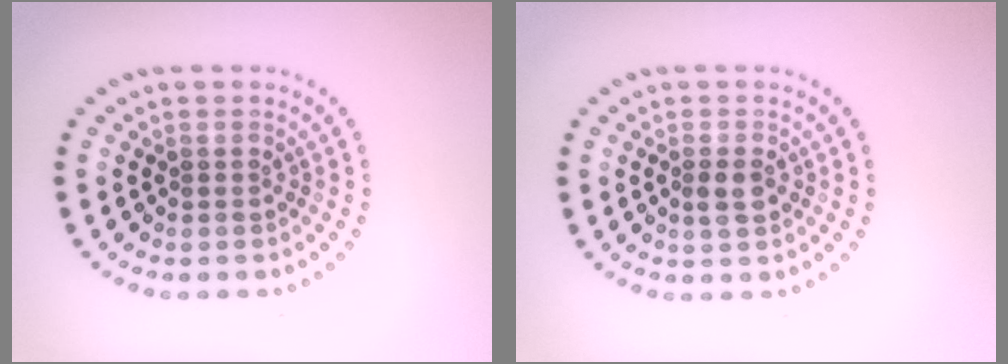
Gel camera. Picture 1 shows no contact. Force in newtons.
{"total": 1.8, "press": 1.8, "slide": 0.4}